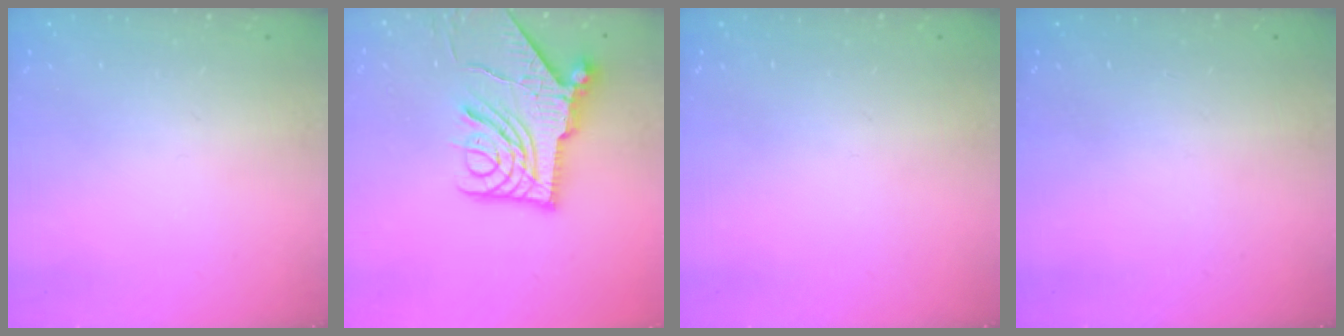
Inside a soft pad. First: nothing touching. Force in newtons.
{"total": 13.7, "press": 13.6, "slide": 1.5}
{"total": 0.0}
{"total": 0.0}